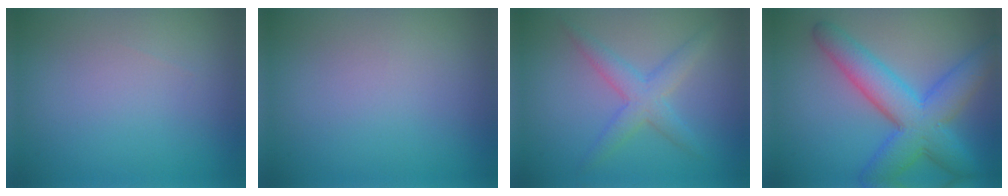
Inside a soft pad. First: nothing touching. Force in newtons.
{"total": 0.0}
{"total": 2.3, "press": 2.3, "slide": 0.1}
{"total": 7.7, "press": 7.7, "slide": 0.2}